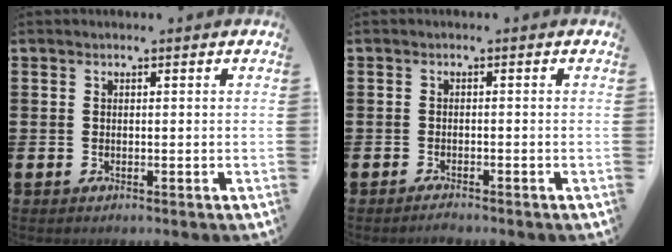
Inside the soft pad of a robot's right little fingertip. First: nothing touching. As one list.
[{"total": 0.7, "force": [-0.7, 0.0, 0.1], "torque": [-0.004, -0.003, -0.012]}]